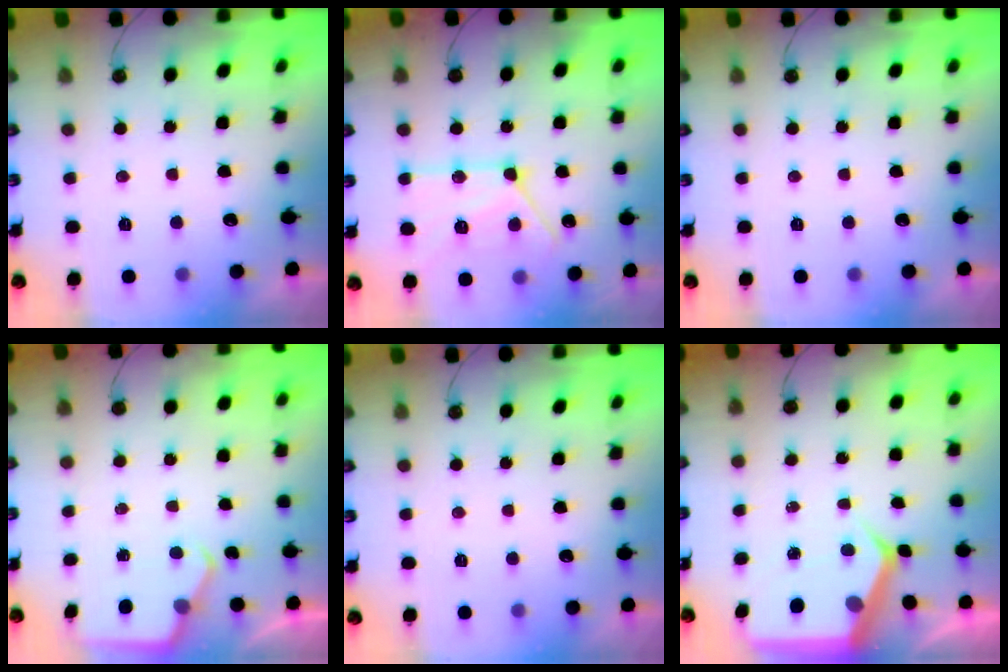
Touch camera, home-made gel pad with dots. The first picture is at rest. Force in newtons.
{"total": 17.7, "press": 17.7, "slide": 1.8}
{"total": 0.0}
{"total": 2.6, "press": 2.5, "slide": 0.4}
{"total": 0.0}
{"total": 6.4, "press": 6.3, "slide": 0.6}